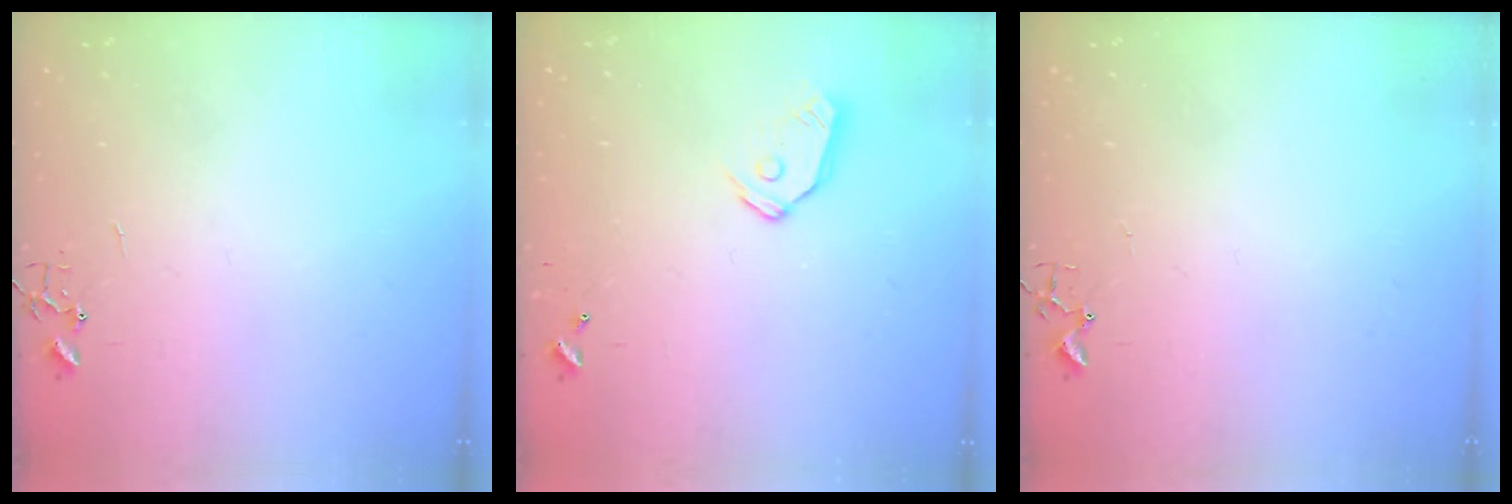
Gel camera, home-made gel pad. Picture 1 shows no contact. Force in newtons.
{"total": 9.2, "press": 9.2, "slide": 1.0}
{"total": 3.0, "press": 2.9, "slide": 0.4}